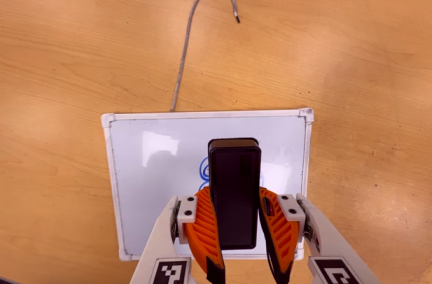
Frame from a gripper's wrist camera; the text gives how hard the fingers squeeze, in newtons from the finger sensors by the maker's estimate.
{"total": 7.9, "left": 6.6, "right": 9.1}